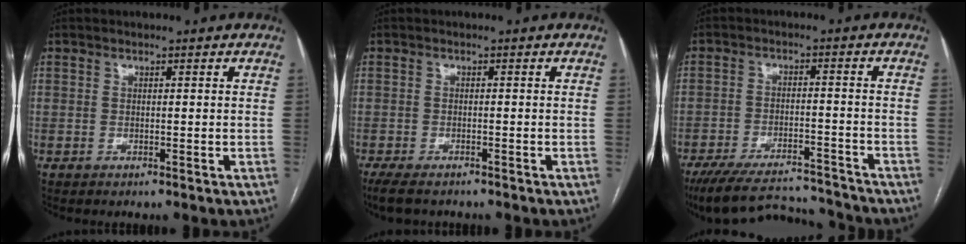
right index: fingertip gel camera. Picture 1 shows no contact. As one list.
[{"total": 5.6, "force": [-4.5, 1.9, 2.7], "torque": [-0.046, -0.013, -0.070]}, {"total": 15.4, "force": [-14.4, 2.9, 4.8], "torque": [-0.096, 0.003, -0.215]}]